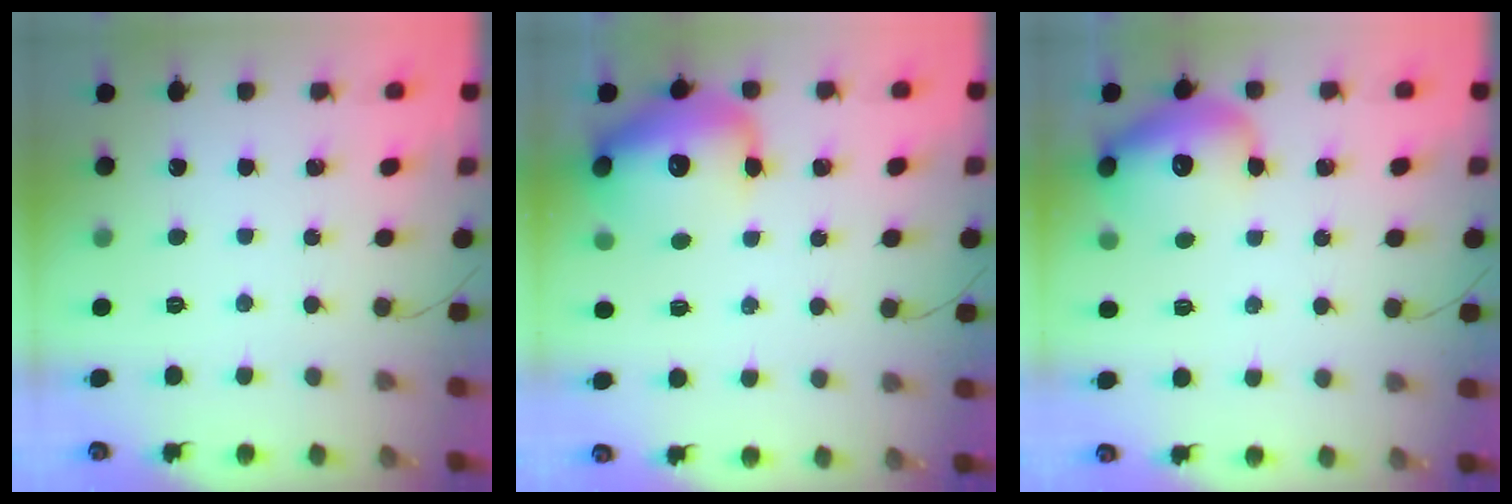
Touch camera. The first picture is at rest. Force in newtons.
{"total": 18.0, "press": 17.8, "slide": 2.6}
{"total": 14.8, "press": 14.6, "slide": 2.1}